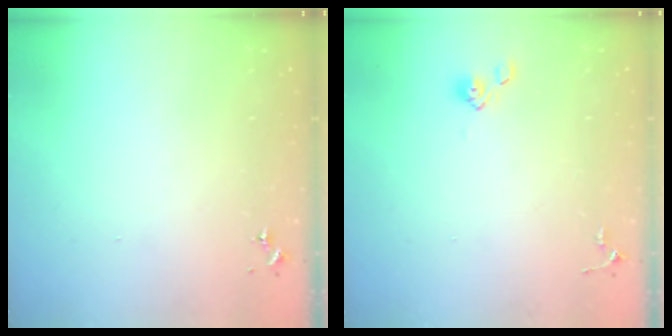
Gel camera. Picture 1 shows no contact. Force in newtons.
{"total": 3.9, "press": 3.6, "slide": 1.5}